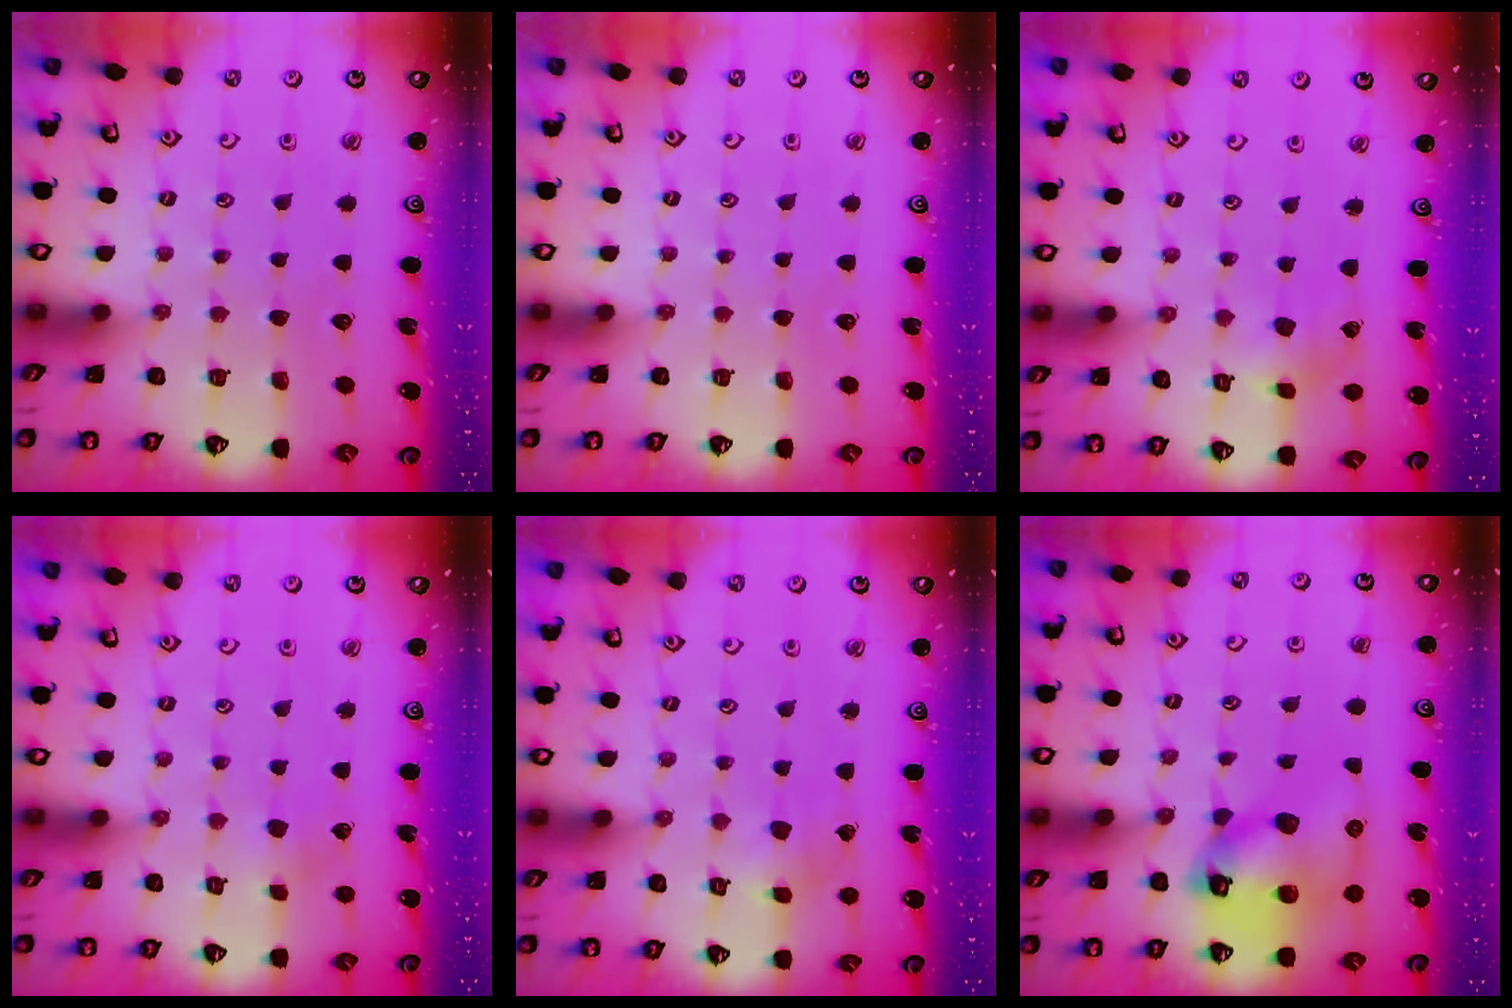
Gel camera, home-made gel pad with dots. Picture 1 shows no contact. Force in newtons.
{"total": 0.0}
{"total": 1.4, "press": 1.4, "slide": 0.2}
{"total": 2.6, "press": 2.6, "slide": 0.2}
{"total": 2.4, "press": 2.4, "slide": 0.3}
{"total": 14.5, "press": 14.4, "slide": 1.9}